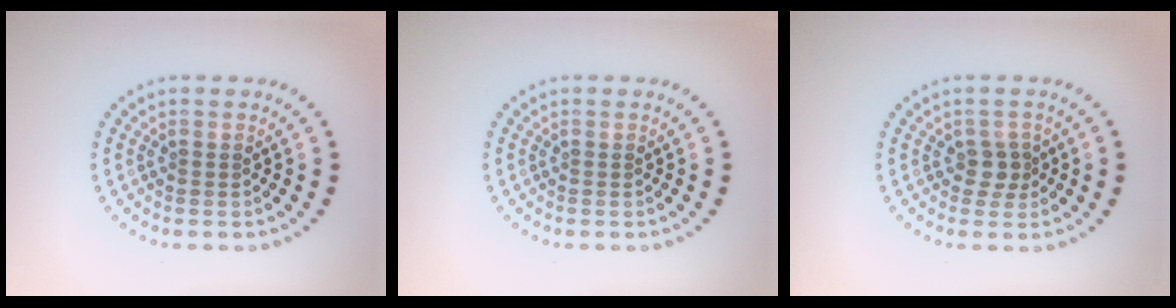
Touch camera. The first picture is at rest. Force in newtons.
{"total": 0.0}
{"total": 1.7, "press": 1.5, "slide": 0.9}